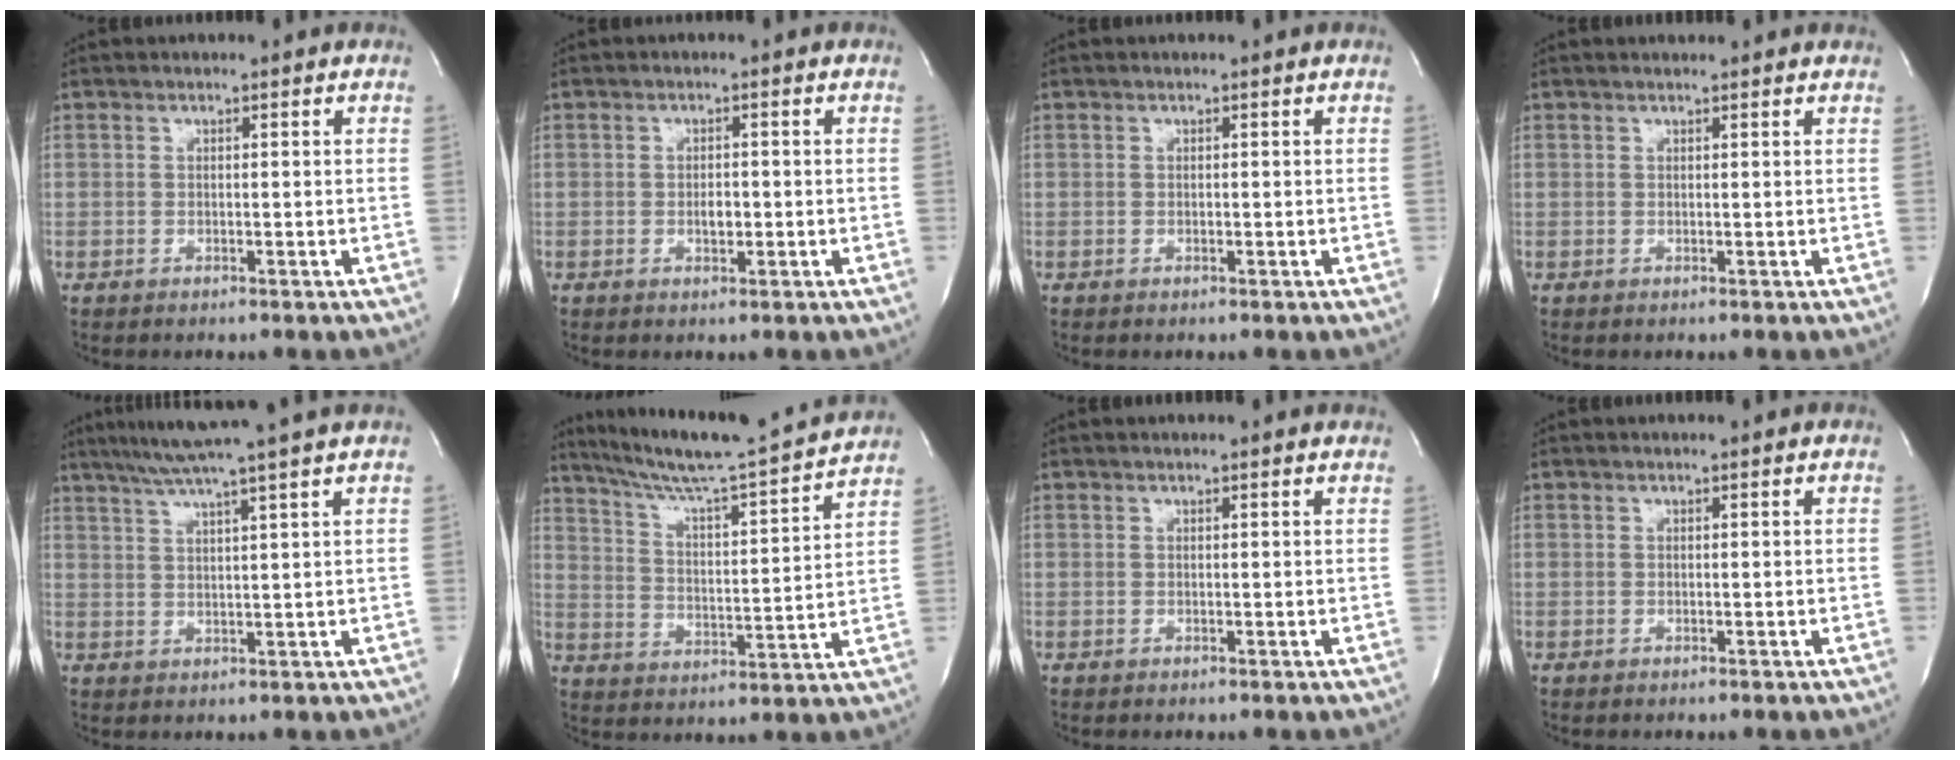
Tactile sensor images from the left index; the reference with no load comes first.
{"total": 1.8, "force": [-0.3, 0.9, 1.5], "torque": [-0.027, 0.001, -0.003]}
{"total": 0.0}
{"total": 1.9, "force": [1.8, 0.2, 0.5], "torque": [-0.014, 0.014, 0.022]}
{"total": 9.7, "force": [7.8, -2.3, 5.3], "torque": [-0.088, 0.009, 0.116]}
{"total": 18.0, "force": [16.5, -1.1, 7.1], "torque": [-0.126, -0.022, 0.246]}
{"total": 4.4, "force": [4.2, 0.1, 1.4], "torque": [-0.020, 0.016, 0.038]}
{"total": 0.8, "force": [0.8, -0.1, 0.3], "torque": [-0.006, 0.002, 0.012]}